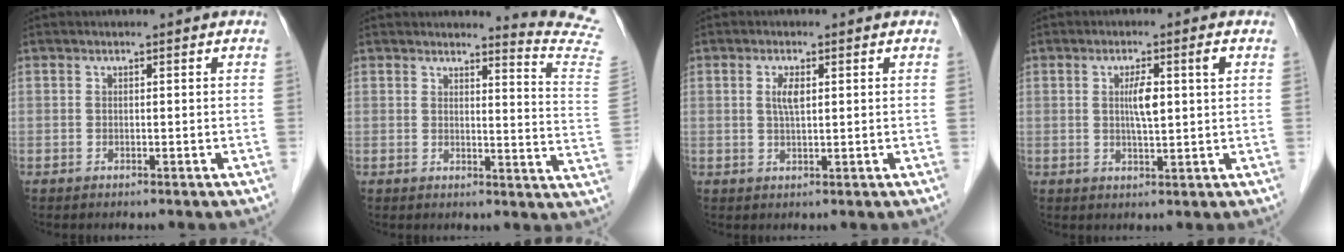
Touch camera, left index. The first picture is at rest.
{"total": 9.8, "force": [9.6, -1.8, 0.8], "torque": [-0.014, -0.116, 0.088]}
{"total": 2.5, "force": [0.6, 0.6, 2.3], "torque": [-0.049, 0.000, 0.013]}
{"total": 5.4, "force": [1.1, 0.4, 5.2], "torque": [-0.096, 0.012, 0.022]}